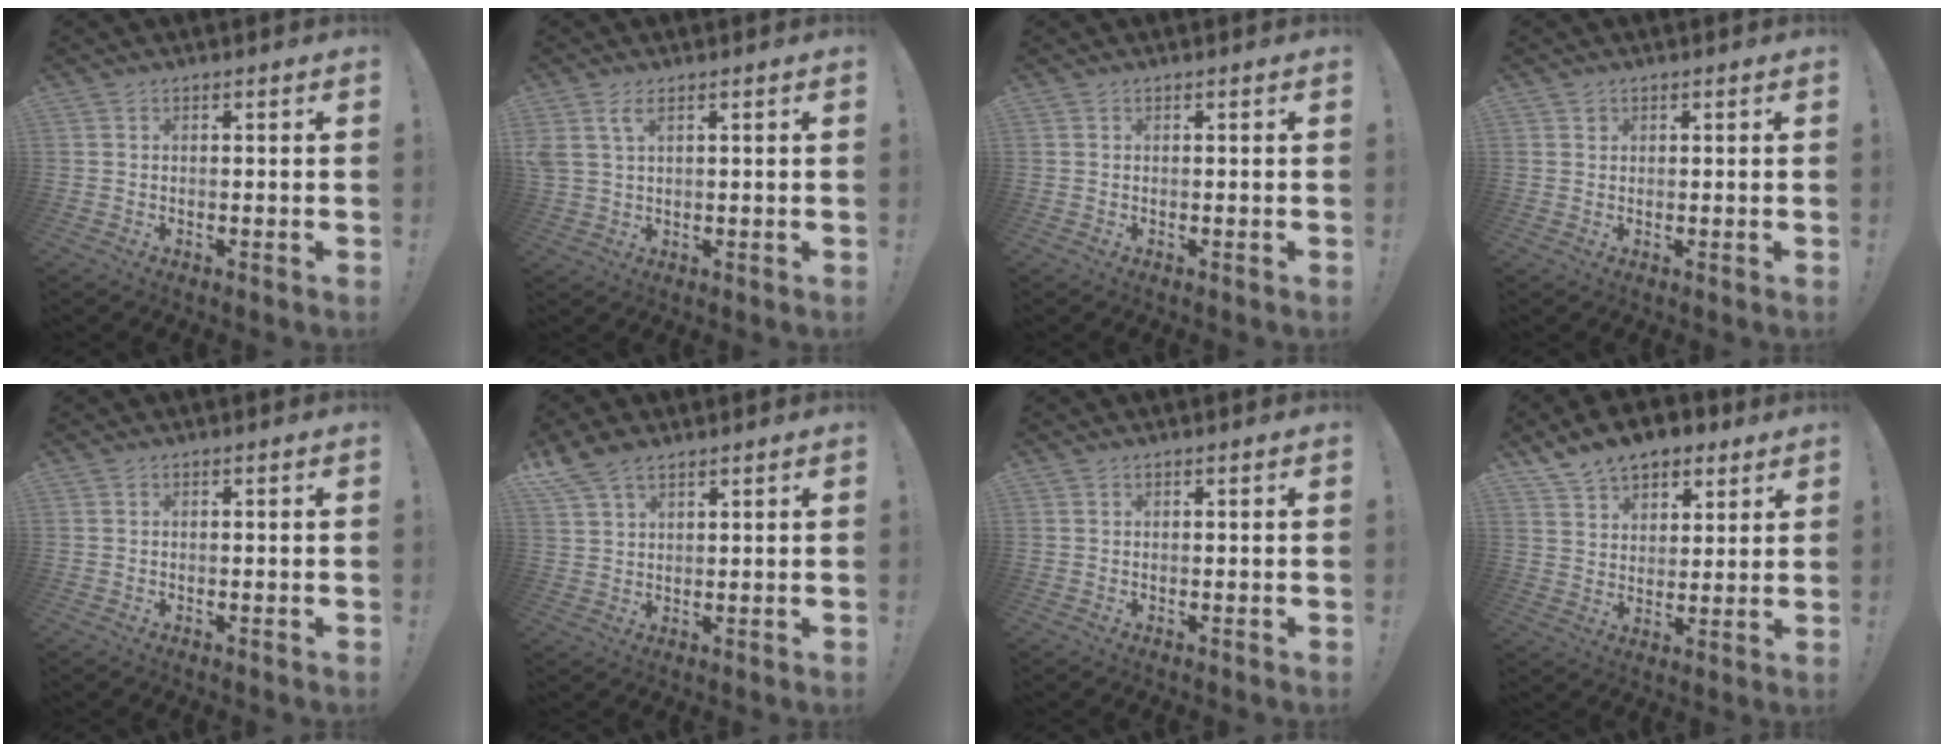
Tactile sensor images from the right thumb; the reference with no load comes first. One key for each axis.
{"total": 4.5, "fx": 2.3, "fy": 2.0, "fz": 3.3, "tx": -0.070, "ty": -0.002, "tz": 0.041}
{"total": 0.0}
{"total": 1.0, "fx": 0.6, "fy": 0.7, "fz": 0.2, "tx": 0.005, "ty": -0.002, "tz": 0.011}
{"total": 0.0}
{"total": 7.4, "fx": 5.4, "fy": 3.5, "fz": 3.7, "tx": -0.074, "ty": -0.018, "tz": 0.107}
{"total": 0.0}
{"total": 10.9, "fx": 8.2, "fy": 6.3, "fz": 3.4, "tx": -0.061, "ty": -0.049, "tz": 0.159}